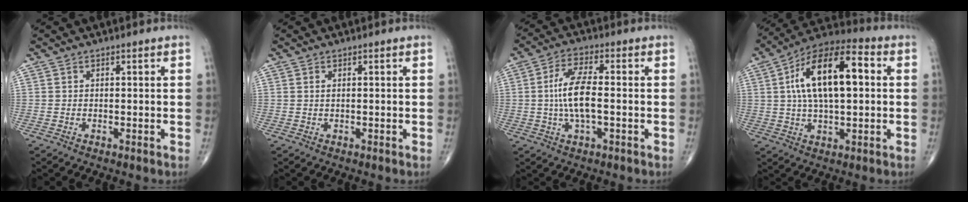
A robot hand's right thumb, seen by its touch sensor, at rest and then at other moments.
{"total": 0.5, "force": [0.2, 0.2, 0.5], "torque": [-0.014, 0.003, 0.005]}
{"total": 9.4, "force": [-0.4, 3.3, 8.8], "torque": [-0.185, 0.010, -0.012]}
{"total": 18.4, "force": [3.0, 8.2, 16.2], "torque": [-0.274, 0.026, 0.044]}